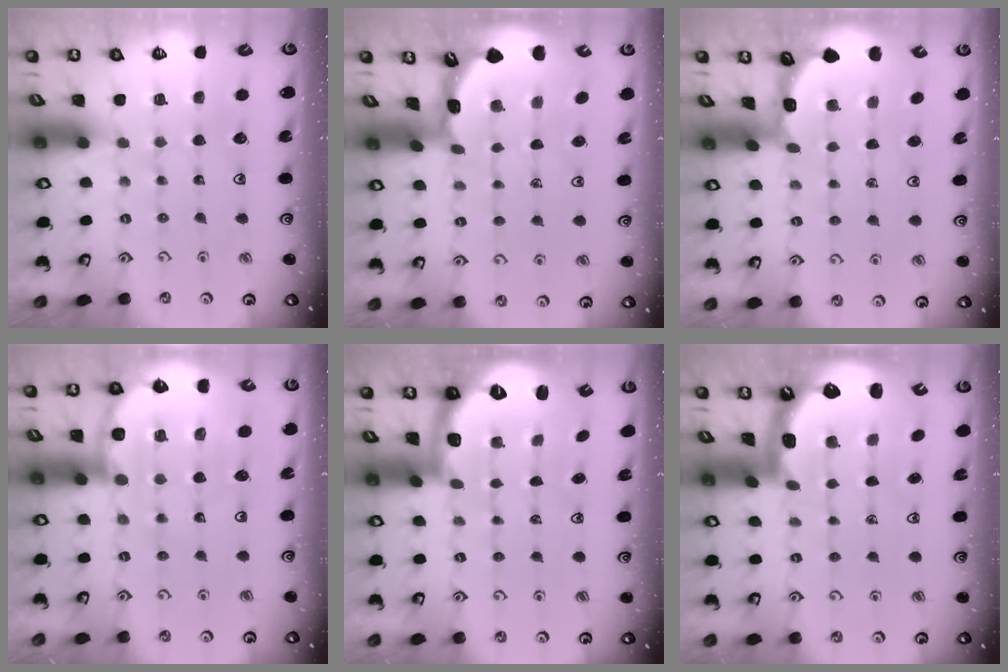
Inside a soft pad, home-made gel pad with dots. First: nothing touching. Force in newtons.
{"total": 1.7, "press": 1.6, "slide": 0.1}
{"total": 1.8, "press": 1.8, "slide": 0.3}
{"total": 9.3, "press": 9.1, "slide": 2.1}
{"total": 2.5, "press": 2.0, "slide": 1.6}
{"total": 1.7, "press": 1.5, "slide": 0.7}